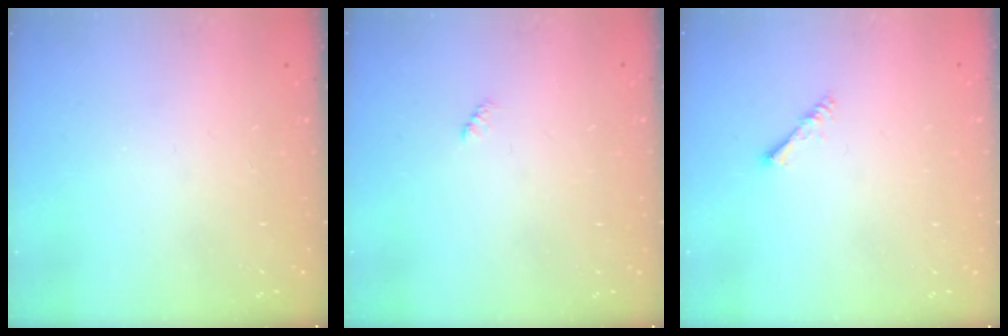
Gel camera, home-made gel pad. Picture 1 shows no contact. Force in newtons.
{"total": 1.9, "press": 1.9, "slide": 0.4}
{"total": 1.4, "press": 1.3, "slide": 0.3}